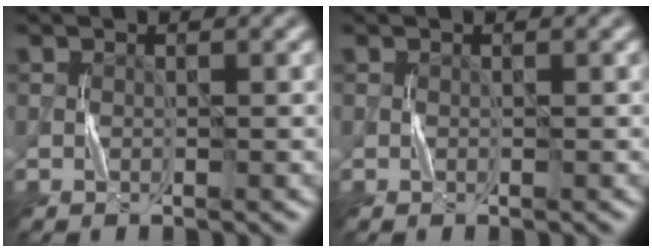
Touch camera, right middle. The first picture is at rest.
{"total": 0.0}